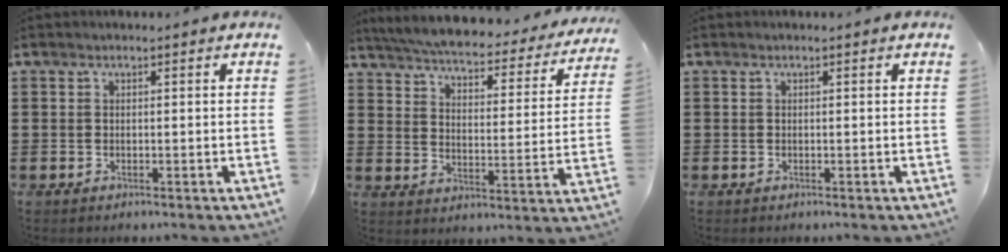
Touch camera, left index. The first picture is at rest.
{"total": 4.8, "force": [4.5, -0.1, 1.7], "torque": [-0.057, -0.038, 0.072]}
{"total": 0.0}